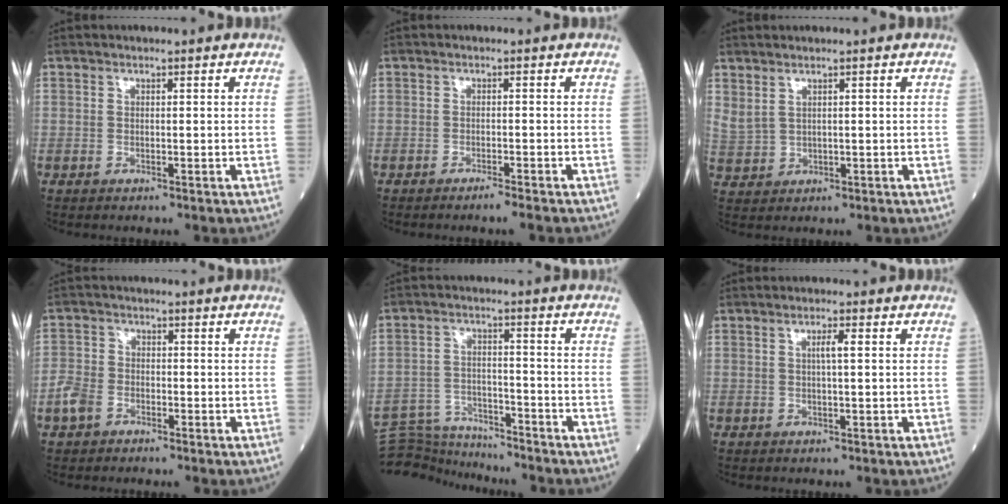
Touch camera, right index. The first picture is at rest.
{"total": 1.9, "force": [-1.6, -0.4, 1.1], "torque": [-0.021, -0.002, -0.023]}
{"total": 3.3, "force": [2.3, 1.4, 2.0], "torque": [-0.051, -0.002, 0.058]}
{"total": 3.7, "force": [-2.1, 2.4, 1.8], "torque": [-0.051, 0.003, -0.042]}
{"total": 8.2, "force": [-8.1, 1.0, -0.7], "torque": [0.000, 0.018, -0.144]}
{"total": 1.8, "force": [0.4, -0.1, 1.8], "torque": [-0.033, 0.003, 0.004]}